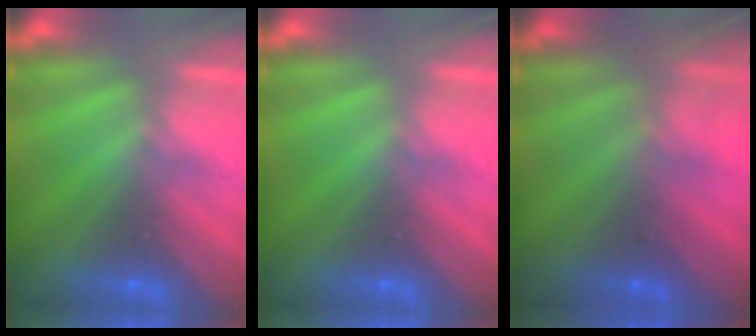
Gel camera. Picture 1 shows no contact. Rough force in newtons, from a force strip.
{"total": 0.0}
{"total": 2.9}